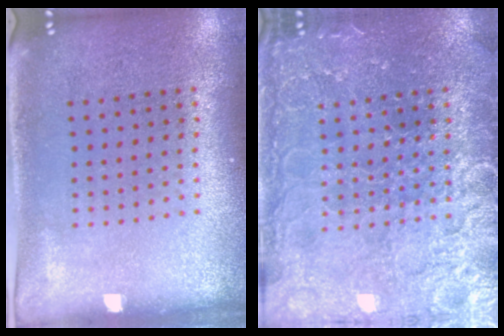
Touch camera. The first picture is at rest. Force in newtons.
{"total": 4.1, "press": 4.0, "slide": 0.4}